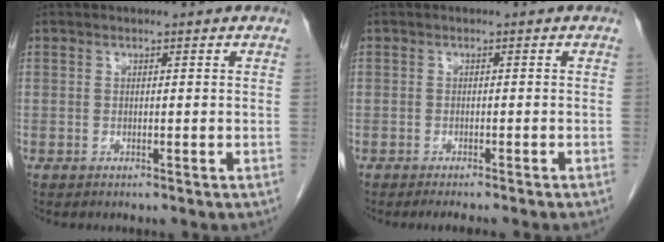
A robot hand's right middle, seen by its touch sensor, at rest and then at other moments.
{"total": 3.8, "force": [-3.3, -0.3, 2.0], "torque": [-0.019, -0.005, -0.043]}